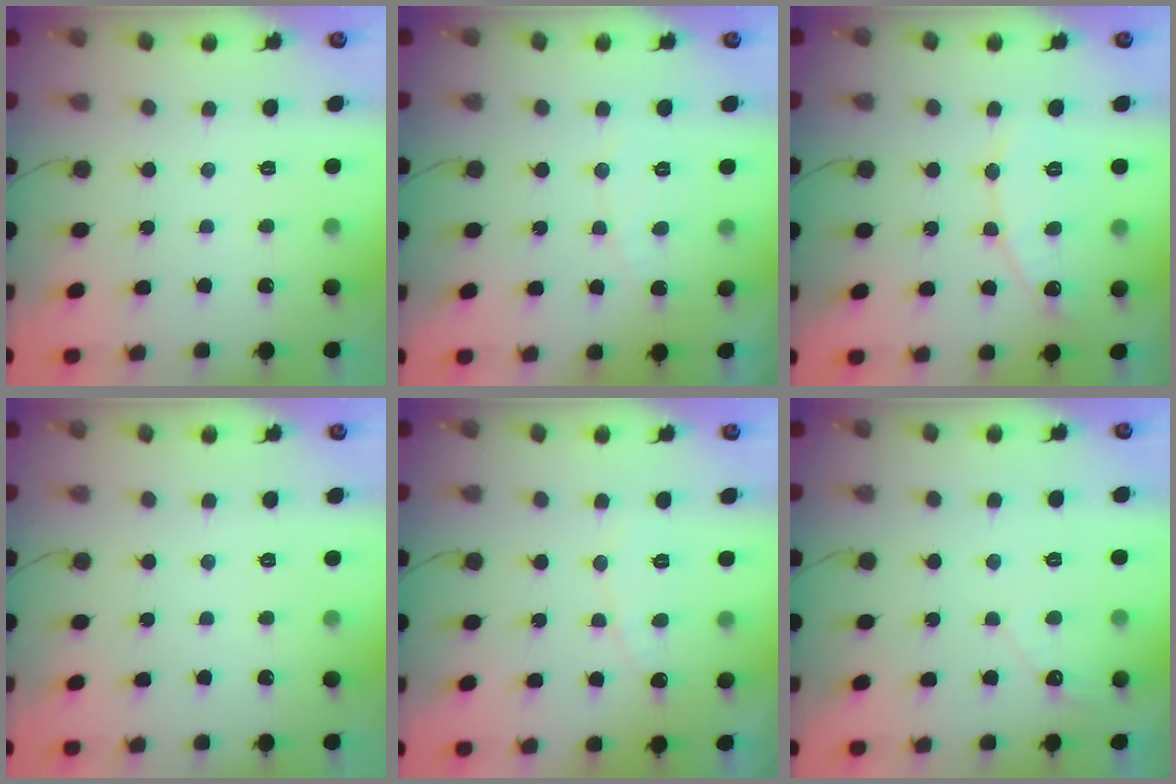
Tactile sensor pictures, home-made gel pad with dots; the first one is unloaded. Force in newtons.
{"total": 4.4, "press": 4.4, "slide": 0.3}
{"total": 7.8, "press": 7.8, "slide": 0.7}
{"total": 0.0}
{"total": 5.3, "press": 5.3, "slide": 0.5}
{"total": 2.8, "press": 2.8, "slide": 0.2}